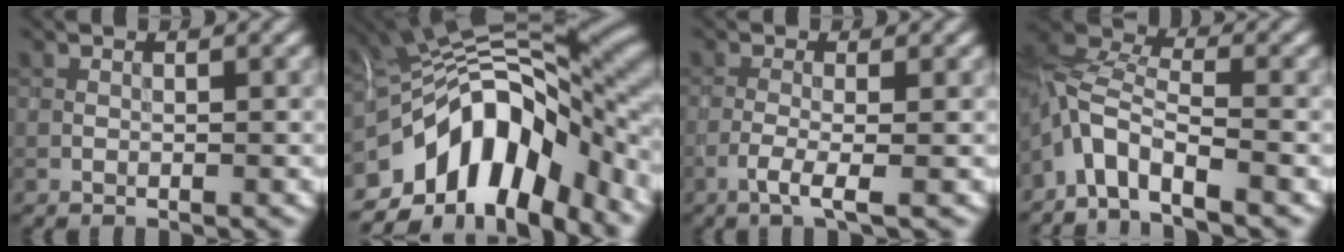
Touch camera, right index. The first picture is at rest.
{"total": 13.6, "force": [-4.6, 7.1, 10.7], "torque": [-0.154, 0.014, -0.085]}
{"total": 2.5, "force": [-1.0, 0.4, 2.2], "torque": [-0.041, 0.003, -0.028]}
{"total": 5.0, "force": [-3.6, 1.9, 2.9], "torque": [-0.053, 0.004, -0.080]}